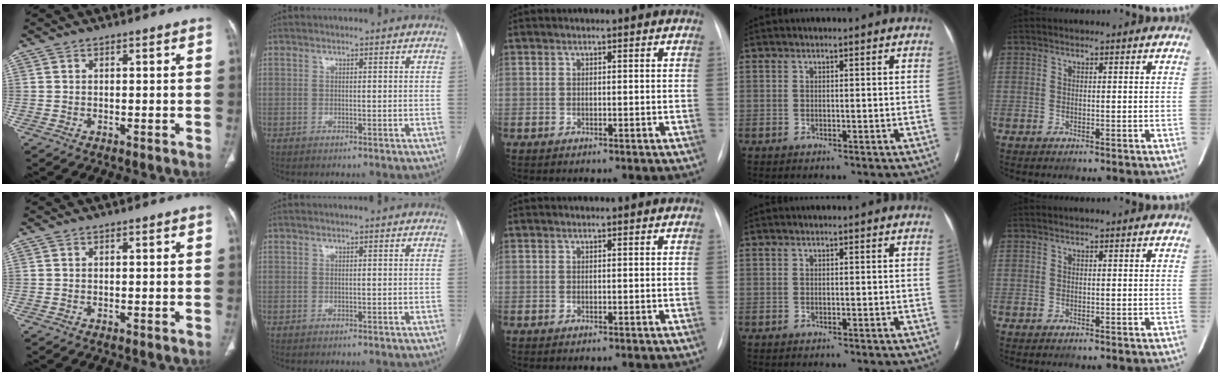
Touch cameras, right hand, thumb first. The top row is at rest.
{}